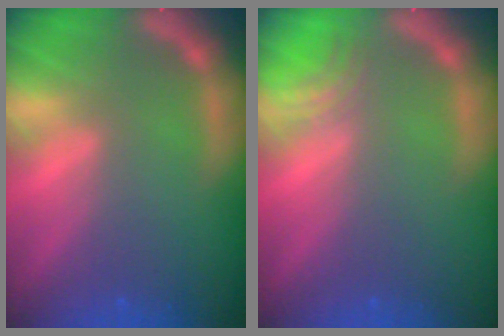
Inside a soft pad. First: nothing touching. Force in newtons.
{"total": 2.0}